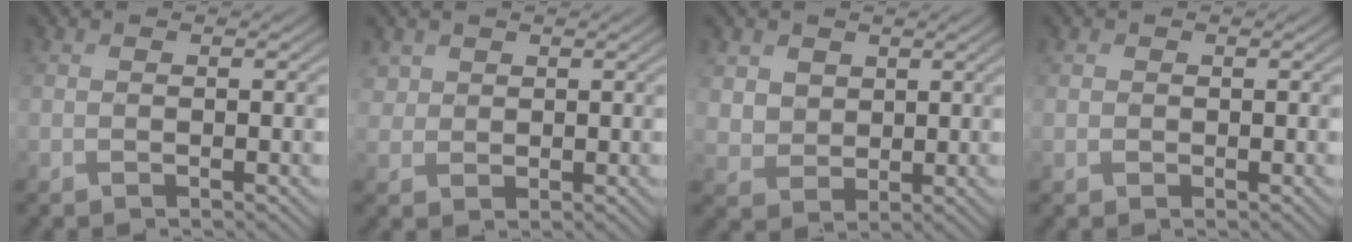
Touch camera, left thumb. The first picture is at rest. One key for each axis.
{"total": 2.2, "fx": 1.4, "fy": 1.6, "fz": 0.4, "tx": -0.015, "ty": -0.002, "tz": 0.031}
{"total": 4.1, "fx": 2.2, "fy": 3.1, "fz": 1.4, "tx": -0.061, "ty": -0.012, "tz": 0.041}
{"total": 0.8, "fx": 0.2, "fy": 0.8, "fz": 0.0, "tx": -0.001, "ty": -0.003, "tz": 0.002}